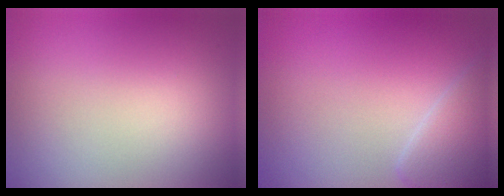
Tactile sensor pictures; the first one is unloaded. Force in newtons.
{"total": 2.7, "press": 2.6, "slide": 0.2}